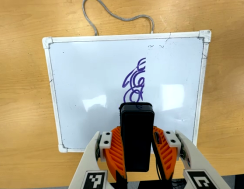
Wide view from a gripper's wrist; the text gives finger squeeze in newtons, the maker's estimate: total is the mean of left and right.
{"total": 5.5, "left": 4.1, "right": 6.8}